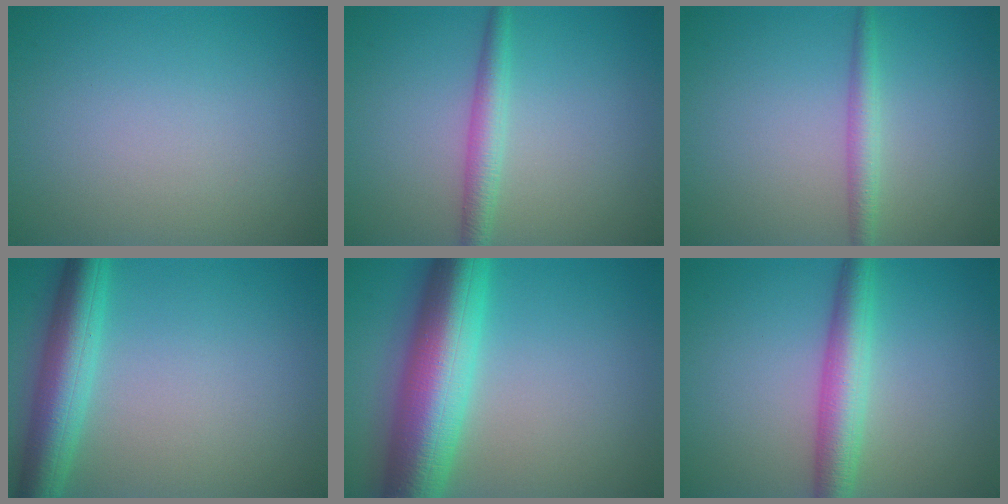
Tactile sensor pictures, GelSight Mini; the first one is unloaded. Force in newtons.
{"total": 2.4, "press": 2.4, "slide": 0.0}
{"total": 1.9, "press": 1.9, "slide": 0.1}
{"total": 5.9, "press": 5.9, "slide": 0.2}
{"total": 10.7, "press": 10.7, "slide": 0.1}
{"total": 4.6, "press": 4.6, "slide": 0.1}